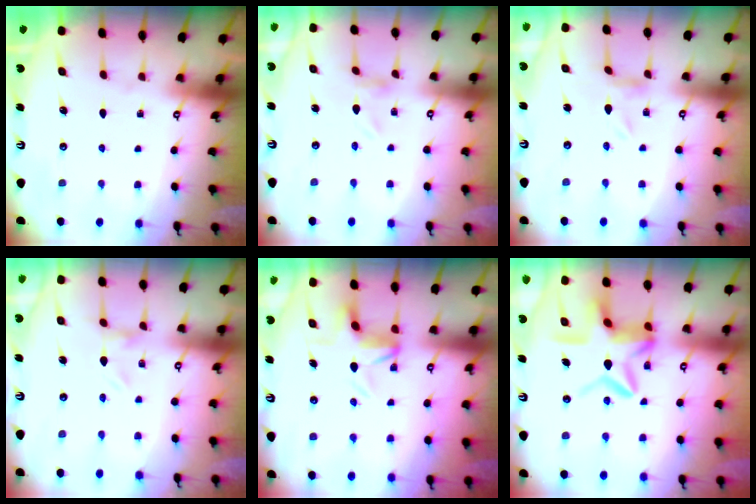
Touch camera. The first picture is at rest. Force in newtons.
{"total": 0.0}
{"total": 0.0}
{"total": 0.0}
{"total": 3.9, "press": 3.9, "slide": 0.4}
{"total": 12.4, "press": 12.3, "slide": 1.5}